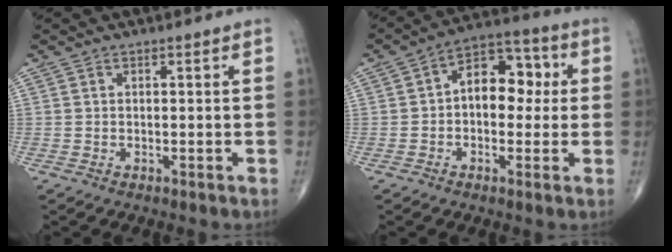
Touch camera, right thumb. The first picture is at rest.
{"total": 11.4, "force": [1.0, 7.3, 8.7], "torque": [-0.094, 0.030, 0.005]}